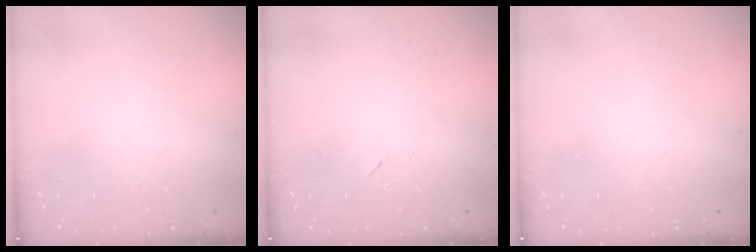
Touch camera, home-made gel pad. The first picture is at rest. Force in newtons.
{"total": 2.2, "press": 1.9, "slide": 1.2}
{"total": 0.0}